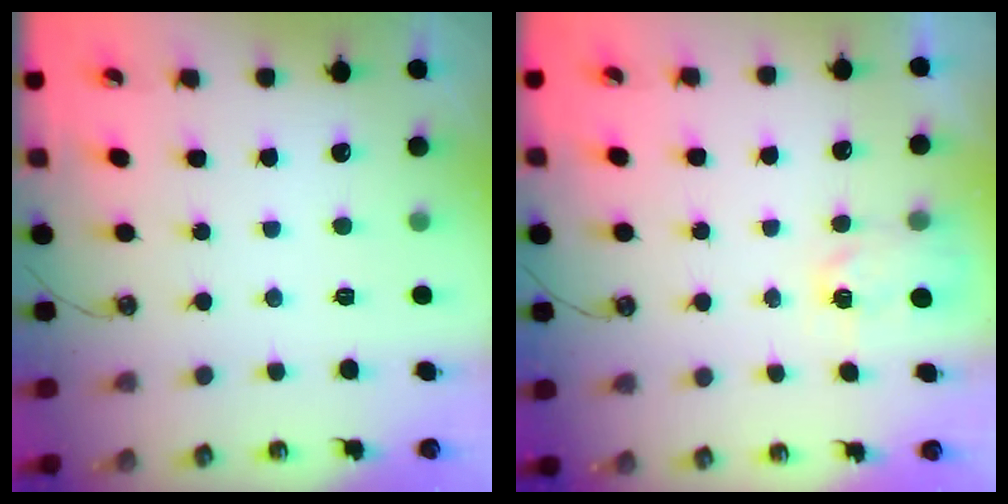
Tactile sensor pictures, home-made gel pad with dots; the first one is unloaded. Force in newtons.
{"total": 2.5, "press": 2.4, "slide": 0.4}